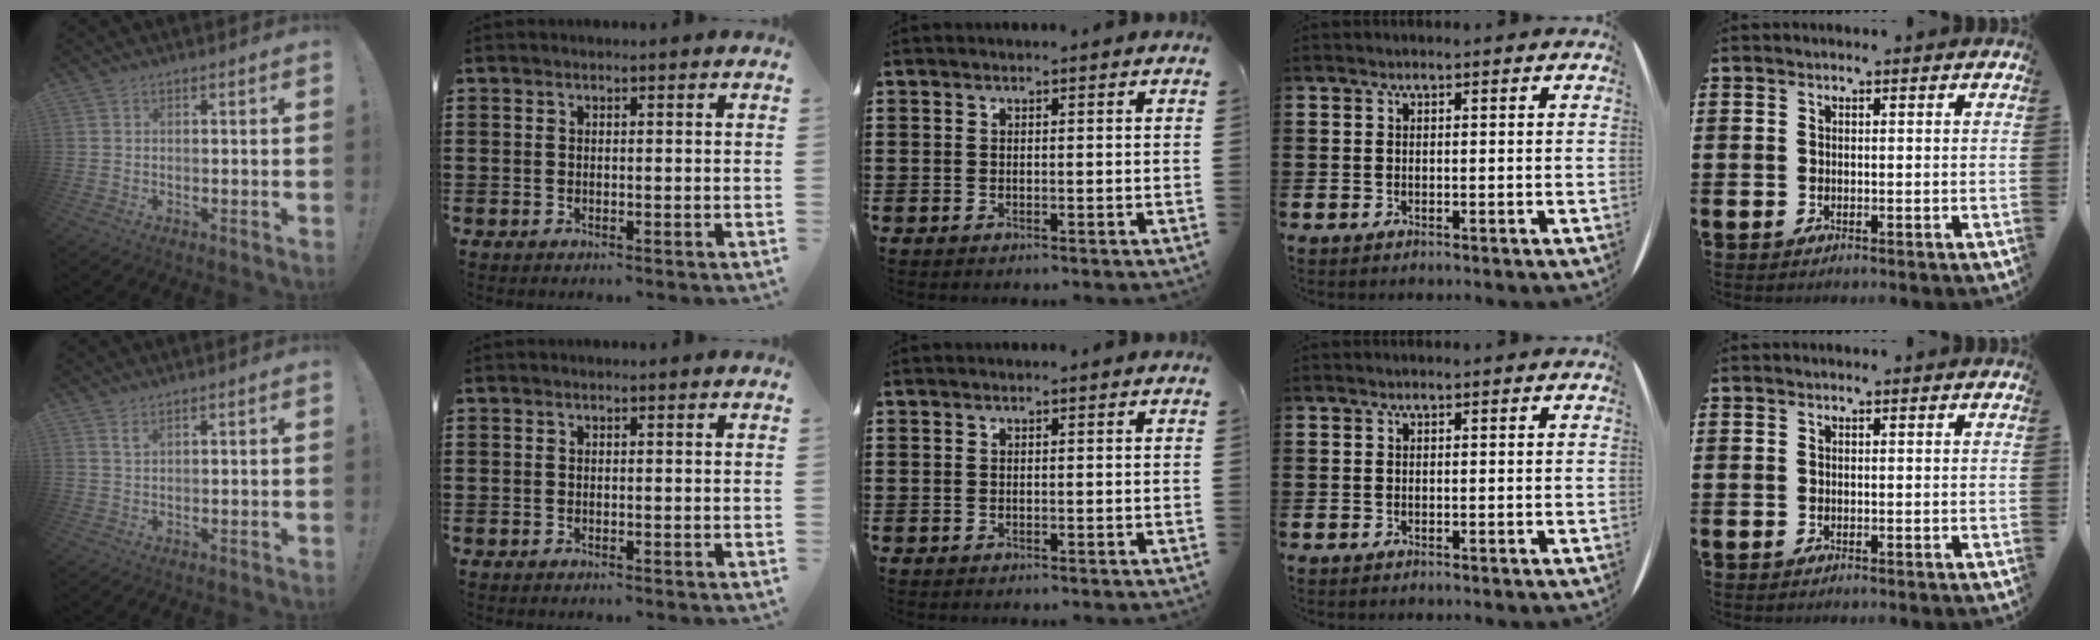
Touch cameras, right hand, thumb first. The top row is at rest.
{"thumb": {"total": 1.8, "force": [1.3, 0.4, 1.2], "torque": [-0.017, -0.004, 0.023]}}